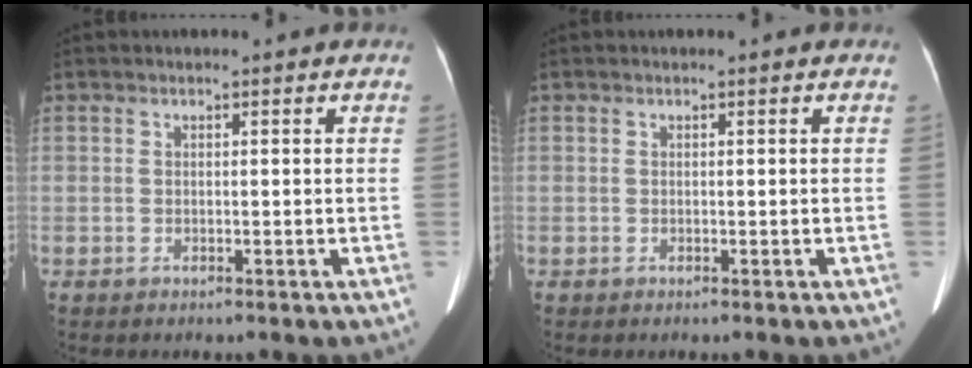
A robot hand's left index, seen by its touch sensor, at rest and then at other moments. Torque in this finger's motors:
{"motor_torque": [0.03, 0.04, 0.01, 0.01]}